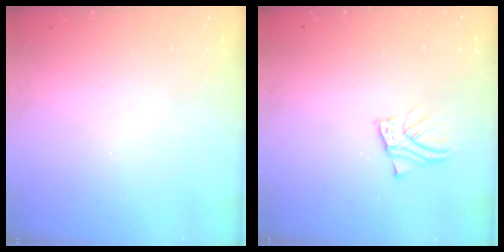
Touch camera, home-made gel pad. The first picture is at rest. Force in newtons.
{"total": 3.0, "press": 2.9, "slide": 0.3}